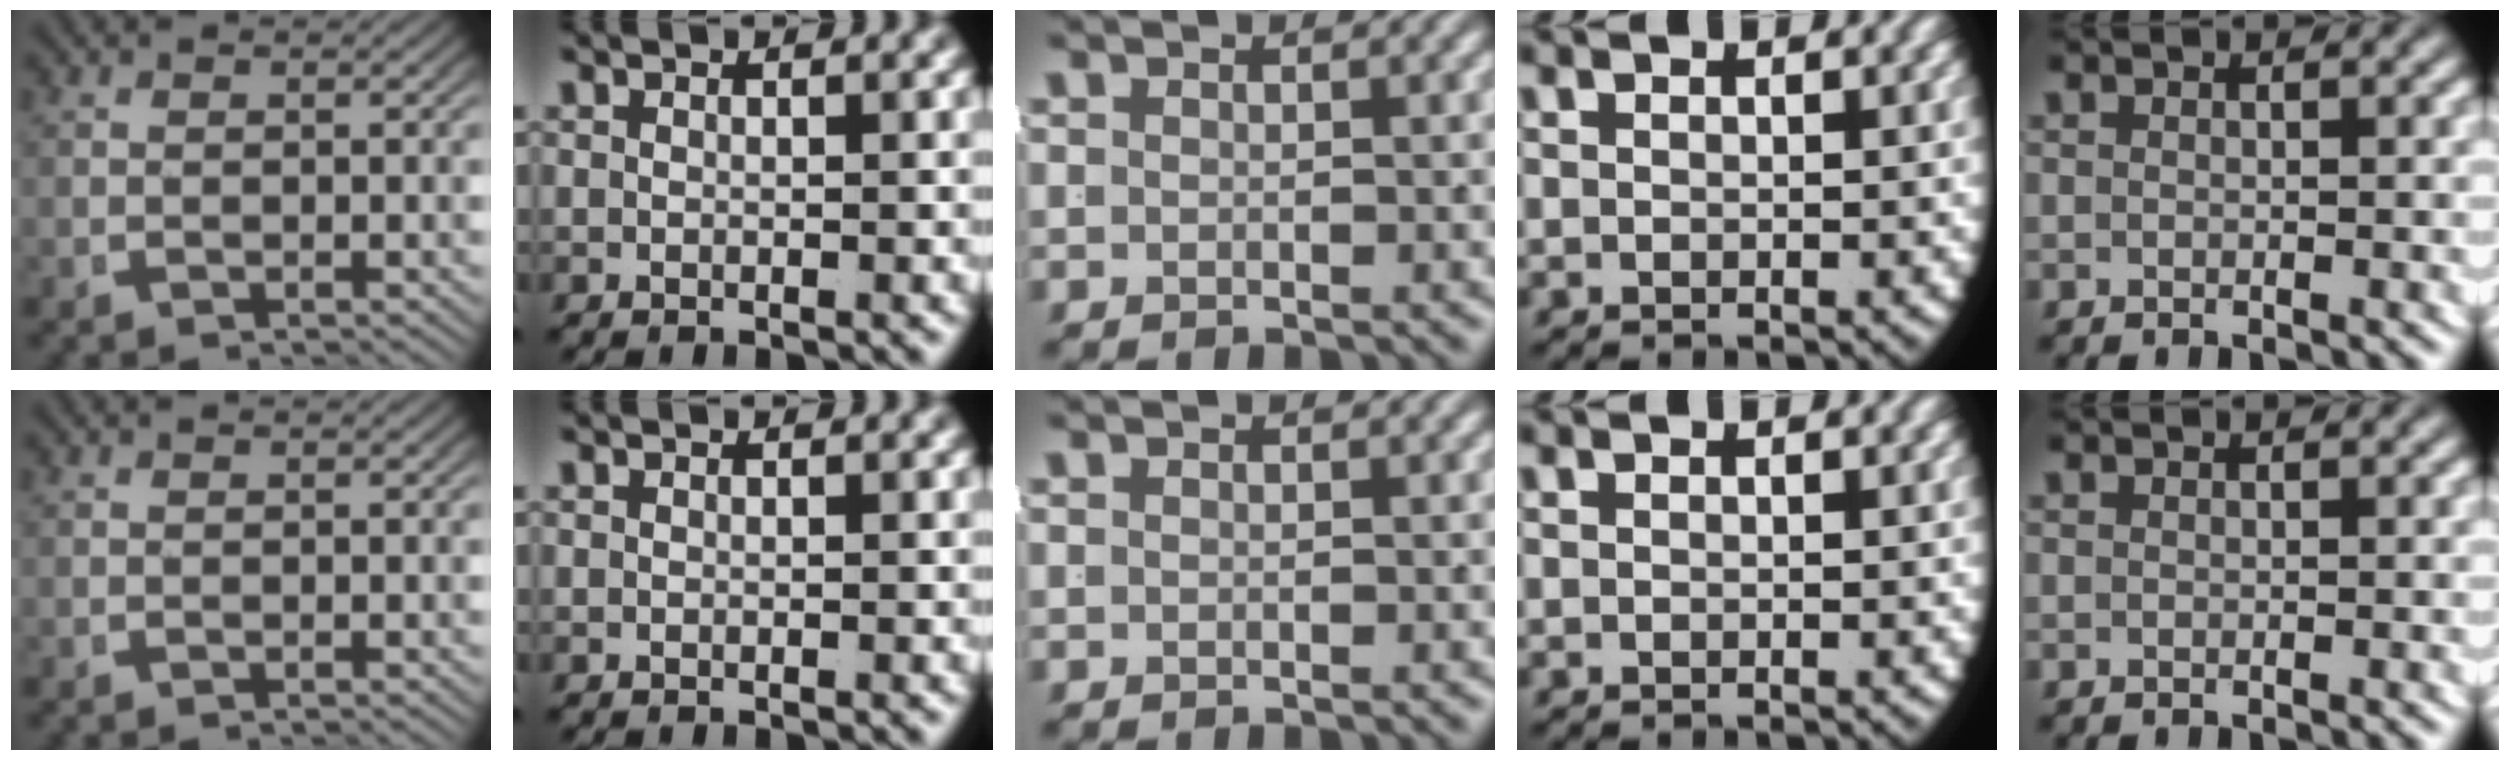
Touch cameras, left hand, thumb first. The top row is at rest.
{}